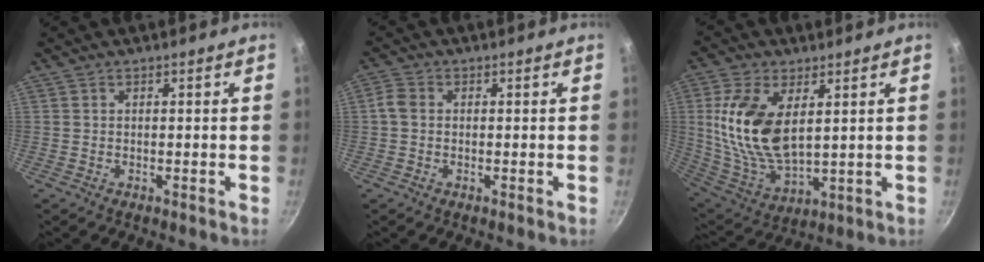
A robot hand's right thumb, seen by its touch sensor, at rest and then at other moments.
{"total": 2.6, "force": [-0.1, 2.1, 1.6], "torque": [-0.033, 0.008, -0.009]}
{"total": 16.4, "force": [3.7, 8.8, 13.3], "torque": [-0.259, -0.025, 0.084]}